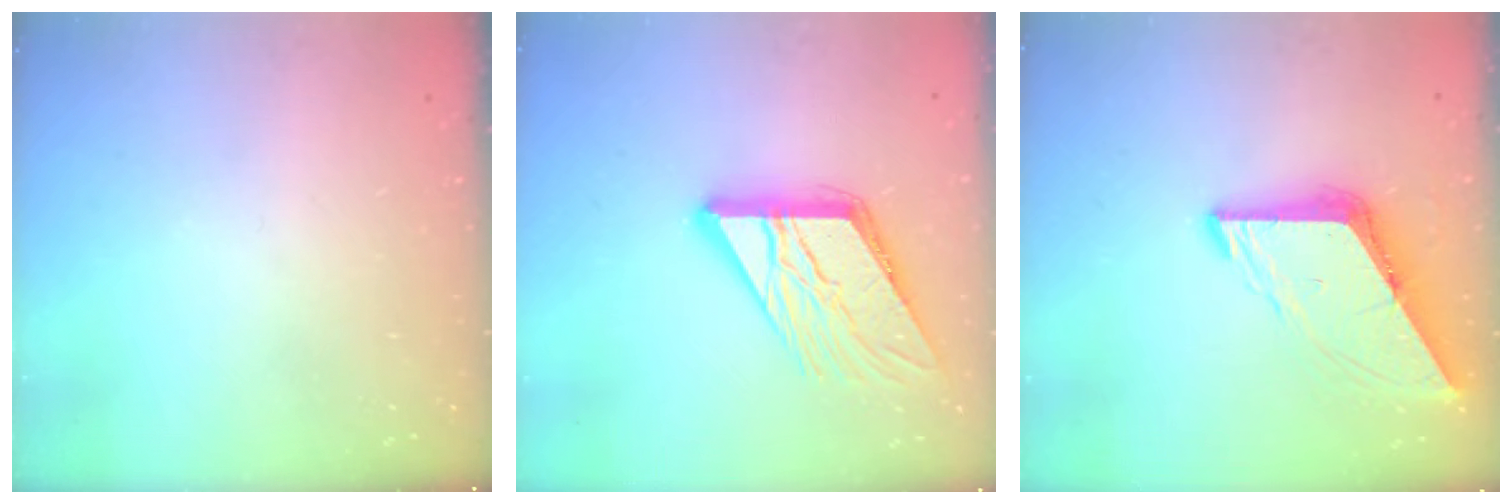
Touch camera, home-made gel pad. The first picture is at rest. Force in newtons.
{"total": 16.2, "press": 16.1, "slide": 1.8}
{"total": 9.1, "press": 9.0, "slide": 1.1}